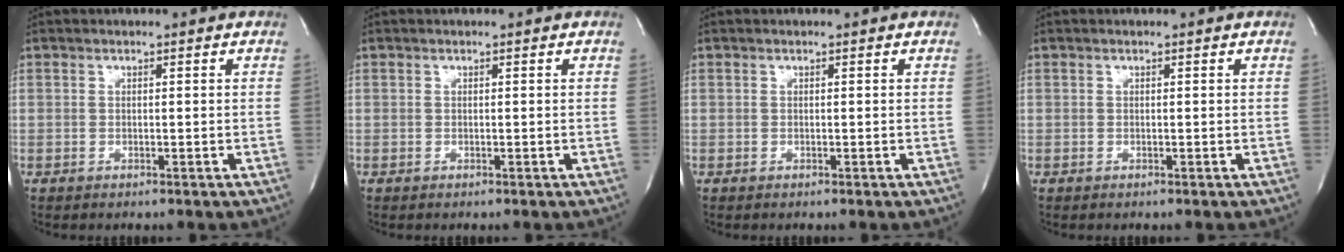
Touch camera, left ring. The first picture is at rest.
{"total": 0.0}
{"total": 0.0}
{"total": 0.0}